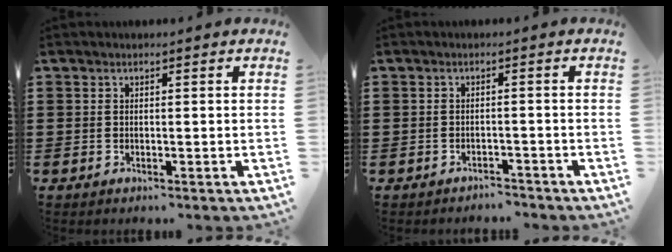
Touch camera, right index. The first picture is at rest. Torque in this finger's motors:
{"motor_torque": [-1.64, 0.33, -1.06, -0.21]}